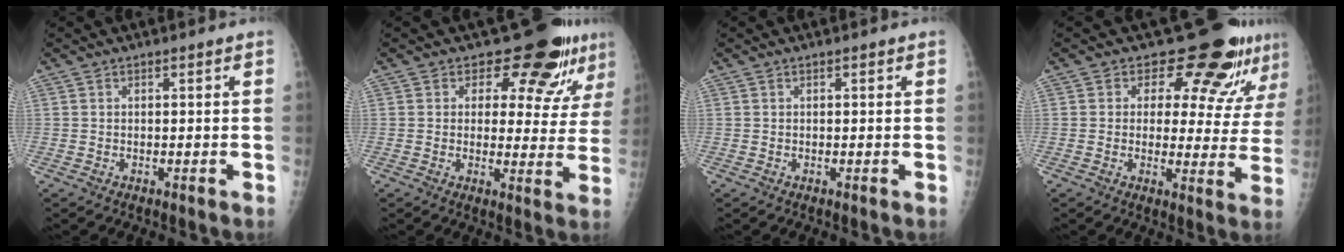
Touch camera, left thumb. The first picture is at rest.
{"total": 10.7, "force": [7.8, 5.4, 5.0], "torque": [-0.020, -0.052, 0.087]}
{"total": 0.0}
{"total": 13.5, "force": [10.7, 5.8, 5.8], "torque": [-0.023, -0.074, 0.121]}